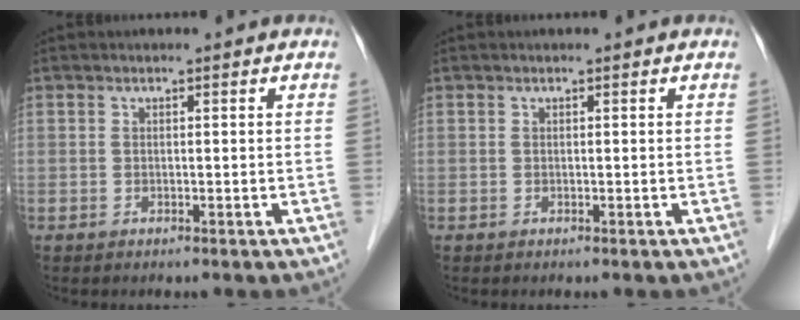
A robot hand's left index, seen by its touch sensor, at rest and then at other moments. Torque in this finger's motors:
{"motor_torque": [-0.01, -0.01, 0.00, 0.00]}